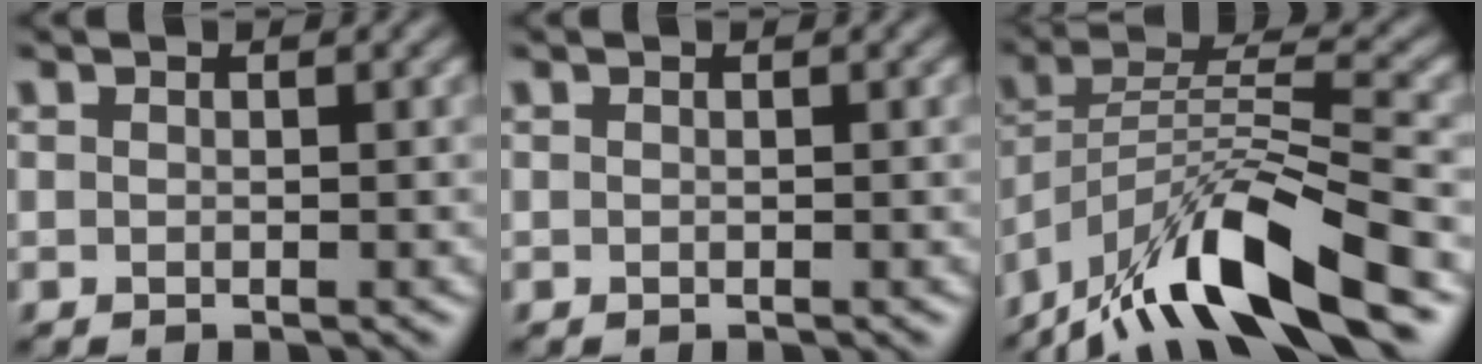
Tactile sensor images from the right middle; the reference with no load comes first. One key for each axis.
{"total": 0.0}
{"total": 12.2, "fx": -8.5, "fy": 3.0, "fz": 8.3, "tx": -0.150, "ty": 0.009, "tz": -0.165}